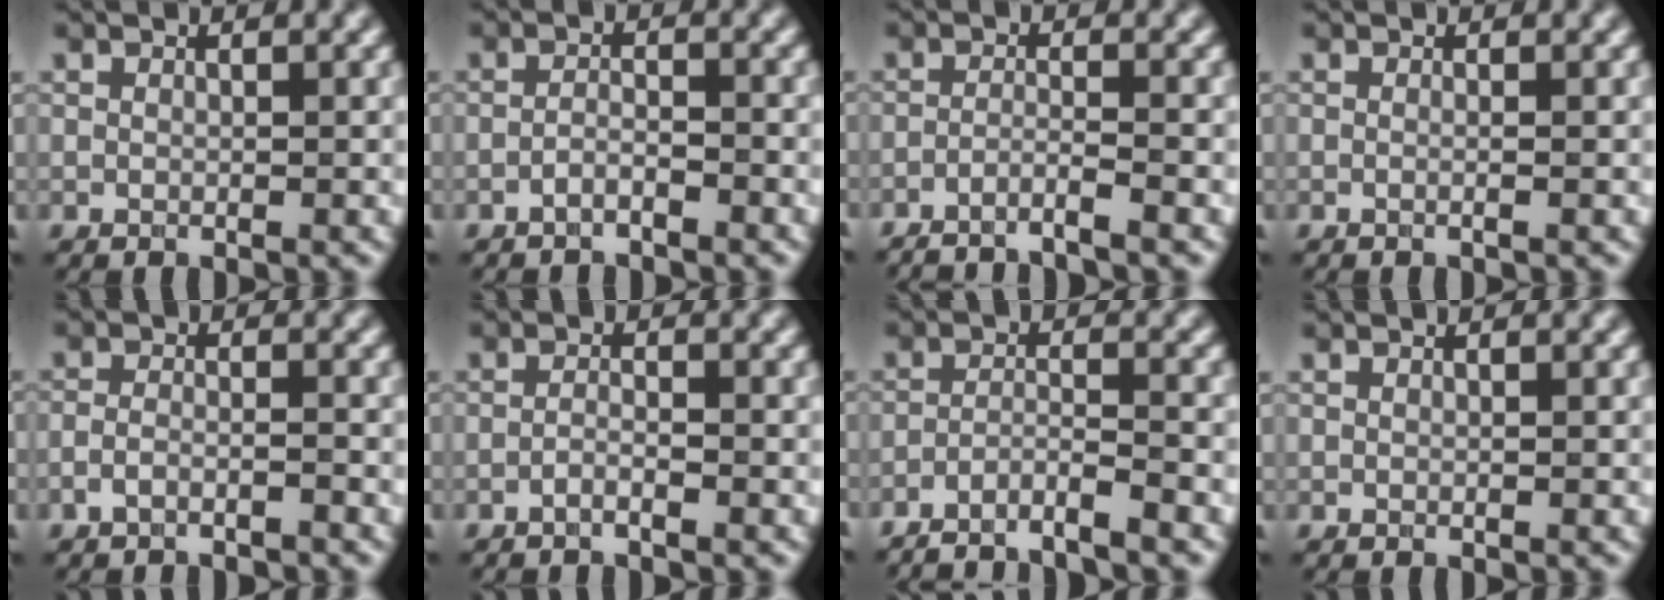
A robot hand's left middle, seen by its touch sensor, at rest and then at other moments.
{"total": 1.4, "force": [-1.1, 0.3, 0.8], "torque": [-0.017, 0.002, -0.024]}
{"total": 2.5, "force": [-2.0, 0.2, 1.5], "torque": [-0.016, -0.004, -0.051]}
{"total": 1.4, "force": [0.1, 0.7, 1.2], "torque": [-0.005, -0.013, -0.018]}
{"total": 1.9, "force": [-1.7, 0.4, 0.8], "torque": [-0.014, -0.001, -0.037]}
{"total": 1.2, "force": [-0.8, 0.2, 0.9], "torque": [-0.017, 0.001, -0.019]}
{"total": 3.7, "force": [-3.3, 0.2, 1.8], "torque": [-0.024, 0.001, -0.067]}
{"total": 0.0}